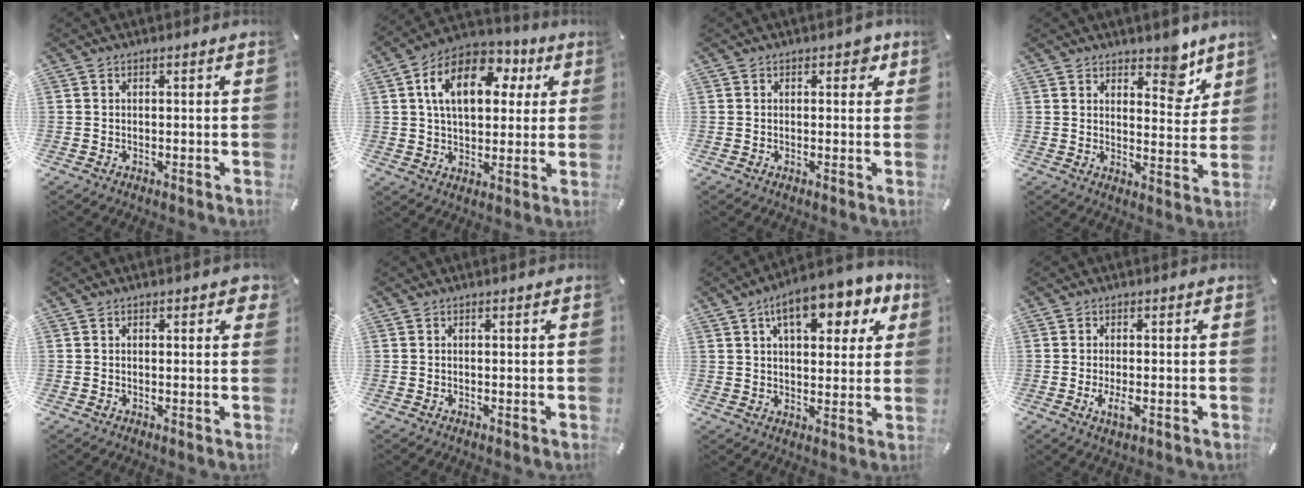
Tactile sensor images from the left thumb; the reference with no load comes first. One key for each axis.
{"total": 15.7, "fx": 5.1, "fy": 10.2, "fz": 10.8, "tx": -0.182, "ty": 0.001, "tz": 0.088}
{"total": 2.7, "fx": 1.1, "fy": 1.8, "fz": 1.7, "tx": -0.005, "ty": -0.004, "tz": 0.010}
{"total": 8.4, "fx": 6.3, "fy": 4.3, "fz": 3.4, "tx": -0.018, "ty": -0.048, "tz": 0.104}
{"total": 1.4, "fx": 0.6, "fy": 0.8, "fz": 1.0, "tx": -0.013, "ty": 0.002, "tz": 0.007}
{"total": 0.0}
{"total": 13.5, "fx": 7.3, "fy": 6.9, "fz": 9.0, "tx": -0.122, "ty": -0.025, "tz": 0.118}
{"total": 3.7, "fx": -0.9, "fy": 1.3, "fz": 3.4, "tx": -0.069, "ty": -0.009, "tz": -0.021}